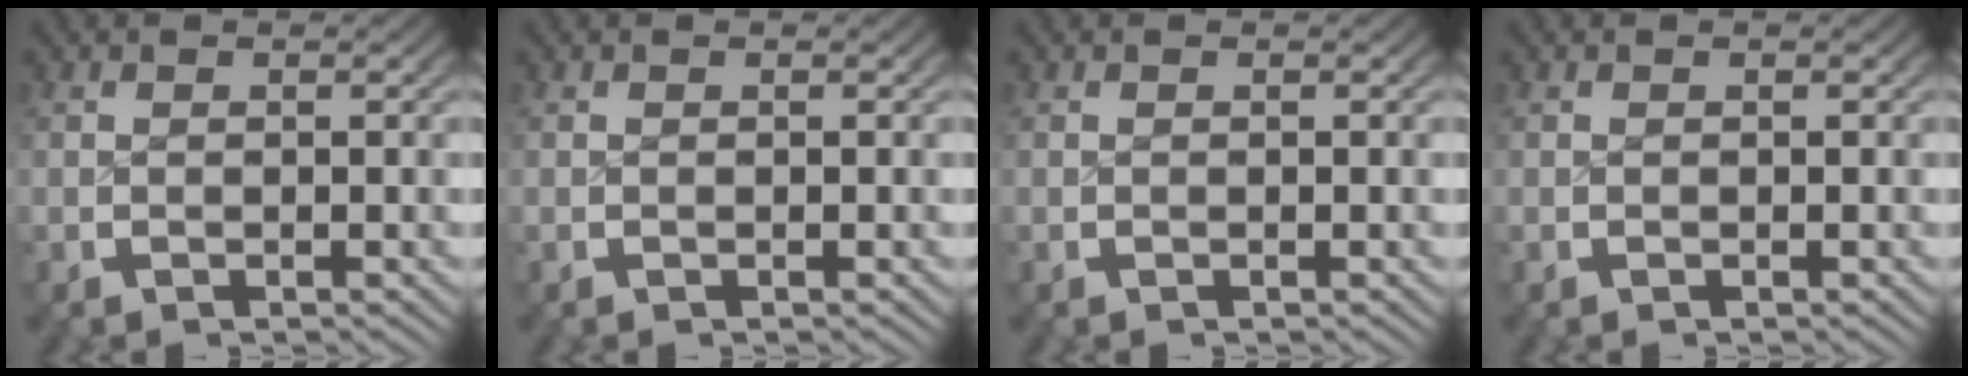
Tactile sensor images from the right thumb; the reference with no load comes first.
{"total": 0.0}
{"total": 0.0}
{"total": 0.0}